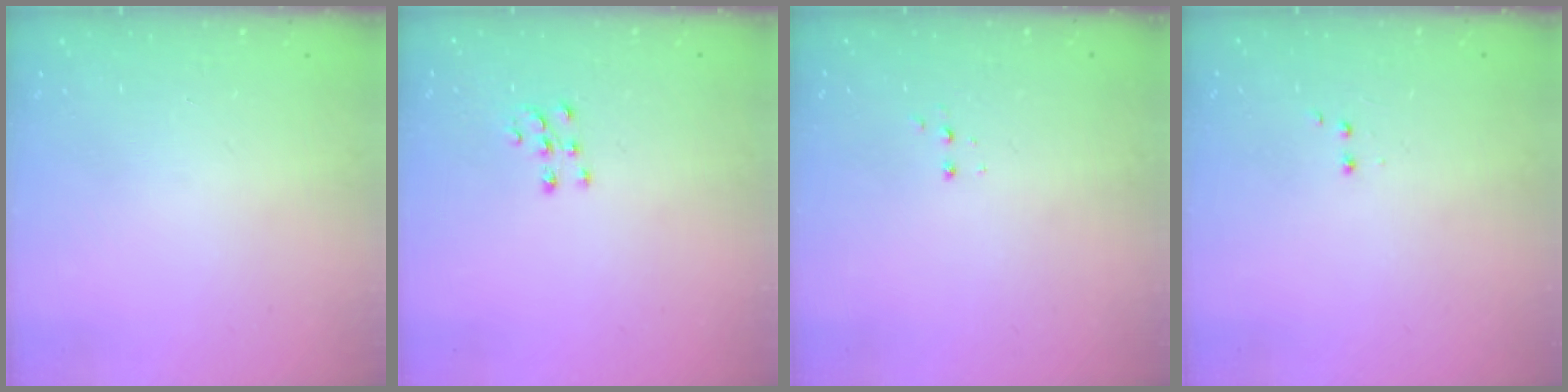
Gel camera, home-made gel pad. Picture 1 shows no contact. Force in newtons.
{"total": 7.6, "press": 7.6, "slide": 0.5}
{"total": 2.8, "press": 2.8, "slide": 0.5}
{"total": 1.9, "press": 1.8, "slide": 0.5}